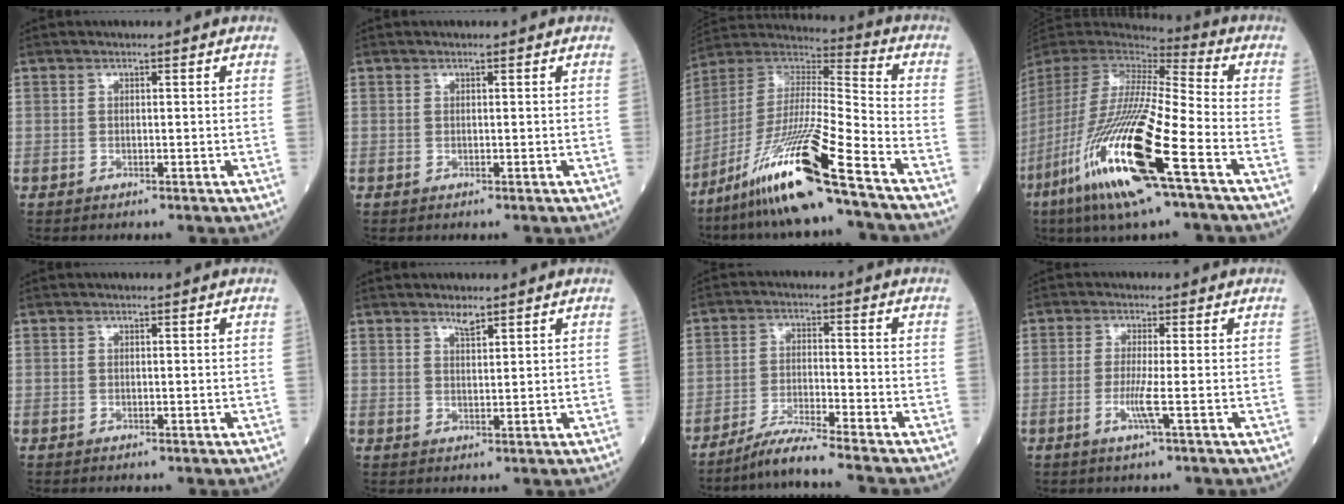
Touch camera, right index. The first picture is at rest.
{"total": 0.0}
{"total": 19.0, "force": [-12.5, -0.9, 14.3], "torque": [-0.305, -0.031, -0.235]}
{"total": 25.0, "force": [-11.3, 1.8, 22.2], "torque": [-0.482, -0.071, -0.220]}
{"total": 0.0}
{"total": 1.9, "force": [1.6, 0.3, 1.0], "torque": [-0.021, -0.001, 0.030]}
{"total": 7.3, "force": [-6.4, -1.7, 3.0], "torque": [-0.053, -0.026, -0.115]}
{"total": 3.5, "force": [-1.2, -0.7, 3.2], "torque": [-0.069, -0.008, -0.027]}